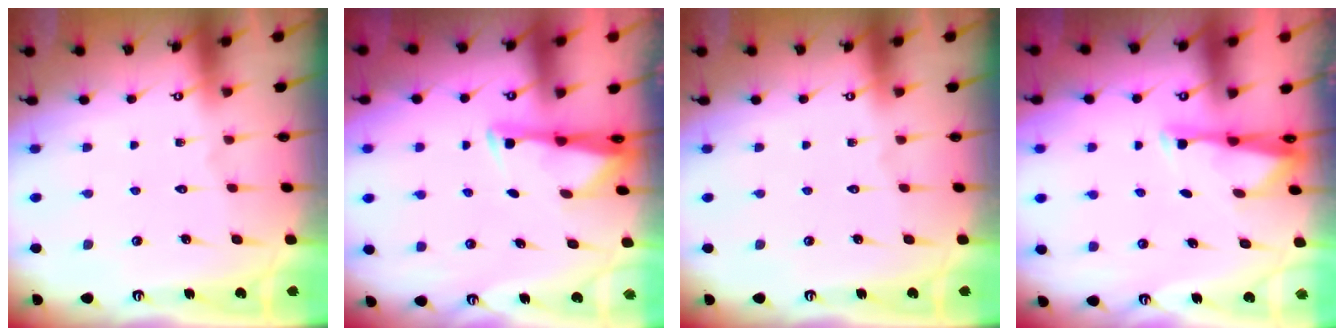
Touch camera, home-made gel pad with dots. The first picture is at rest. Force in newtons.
{"total": 2.8, "press": 2.8, "slide": 0.4}
{"total": 0.0}
{"total": 2.8, "press": 2.8, "slide": 0.5}